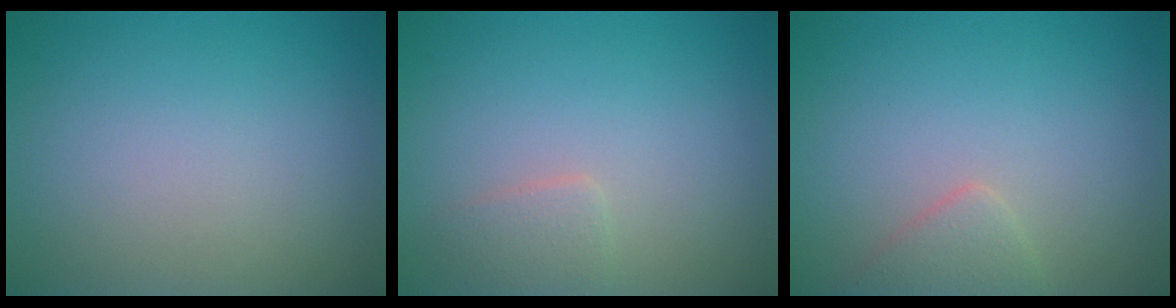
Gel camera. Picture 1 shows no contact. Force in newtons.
{"total": 1.5, "press": 1.5, "slide": 0.1}
{"total": 1.9, "press": 1.9, "slide": 0.0}